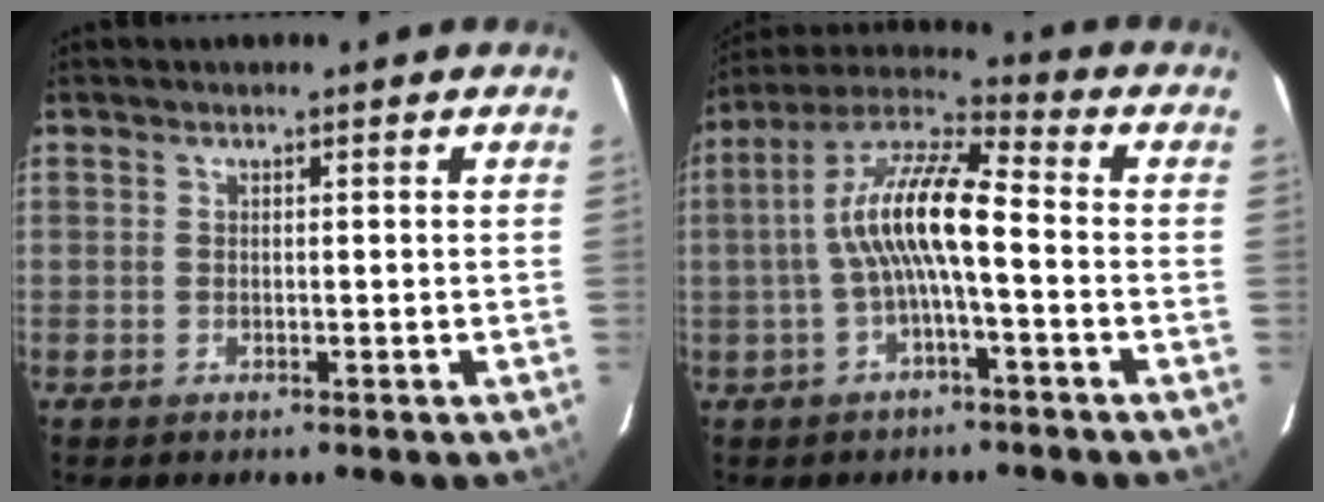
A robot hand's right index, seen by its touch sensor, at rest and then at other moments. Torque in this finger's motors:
{"motor_torque": [1.87, -0.20, 0.99, 0.21]}